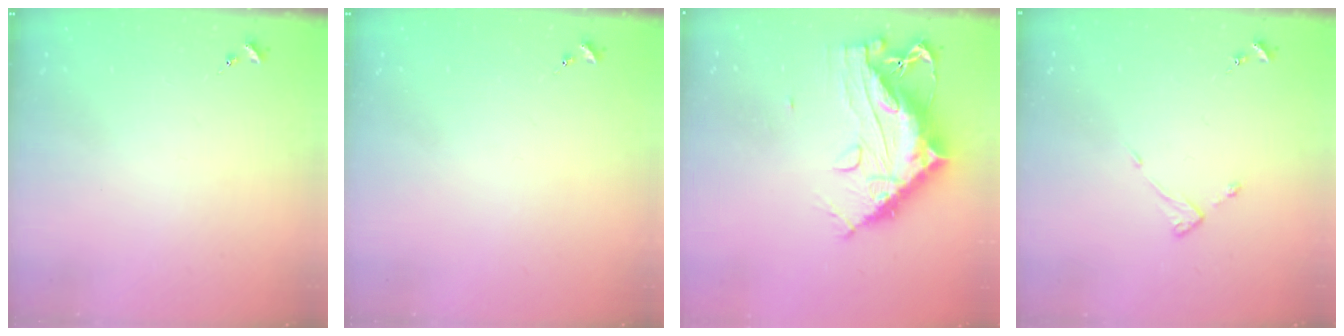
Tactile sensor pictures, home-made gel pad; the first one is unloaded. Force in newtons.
{"total": 0.0}
{"total": 16.4, "press": 16.3, "slide": 1.5}
{"total": 4.1, "press": 4.0, "slide": 0.4}